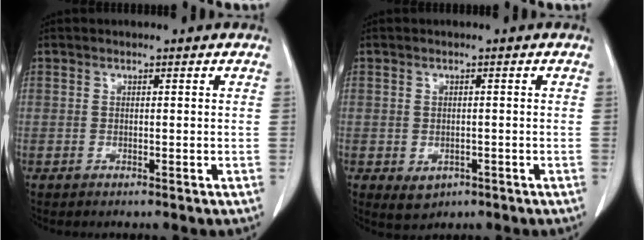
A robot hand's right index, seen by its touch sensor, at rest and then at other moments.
{"total": 2.8, "force": [-1.1, 2.1, 1.4], "torque": [-0.018, -0.001, -0.003]}